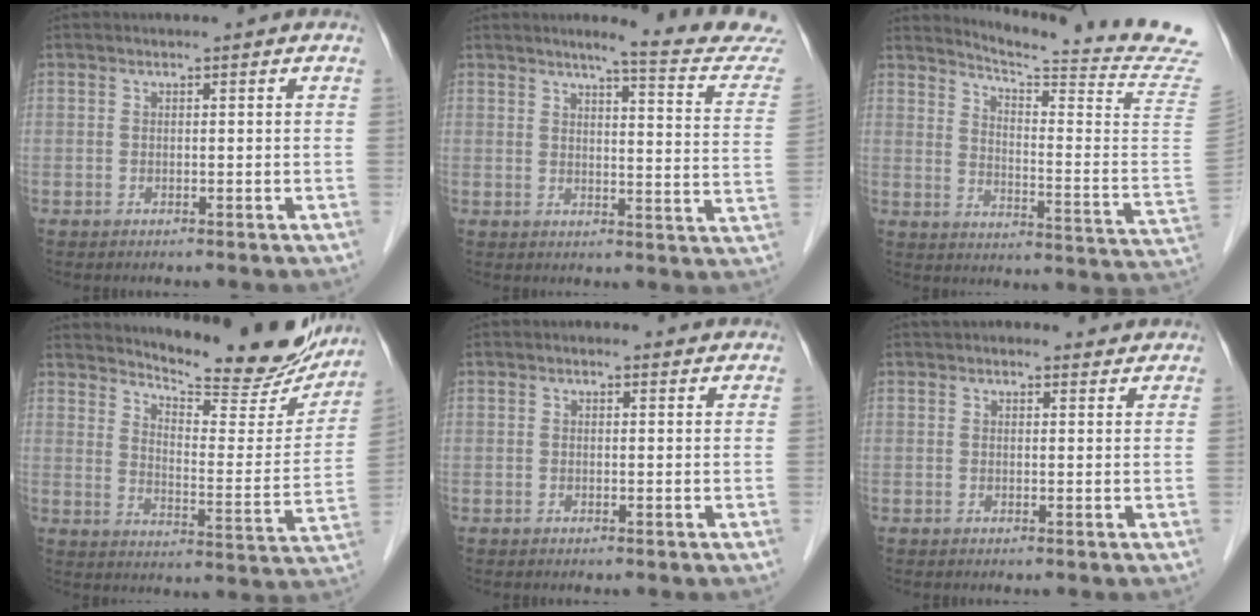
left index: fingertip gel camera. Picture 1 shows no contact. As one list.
[{"total": 12.2, "force": [11.4, -0.7, 4.3], "torque": [-0.049, -0.060, 0.117]}, {"total": 22.0, "force": [20.2, -2.6, 8.1], "torque": [-0.131, -0.156, 0.246]}, {"total": 19.3, "force": [17.8, 3.8, 6.6], "torque": [-0.088, -0.056, 0.225]}, {"total": 1.0, "force": [0.8, 0.5, 0.2], "torque": [-0.009, 0.003, 0.006]}, {"total": 3.9, "force": [3.6, 1.4, 0.8], "torque": [-0.005, 0.017, 0.041]}]